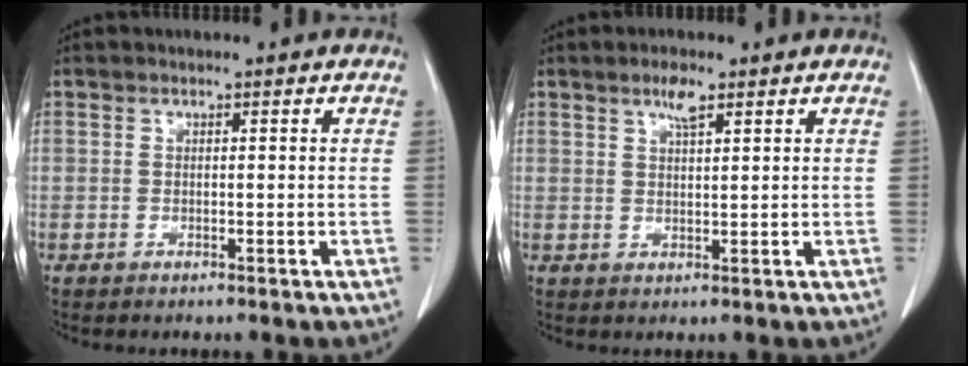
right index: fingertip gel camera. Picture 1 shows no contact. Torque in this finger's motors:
{"motor_torque": [0.07, 0.01, 0.02, 0.03]}